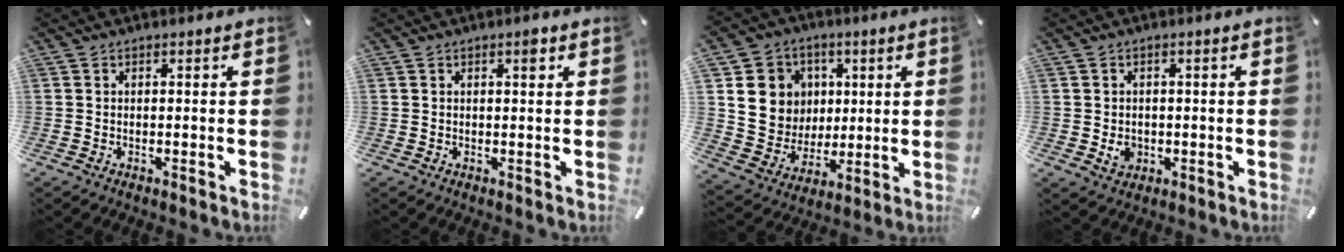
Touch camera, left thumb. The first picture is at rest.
{"total": 1.9, "force": [0.8, 0.6, 1.6], "torque": [-0.017, -0.003, 0.009]}
{"total": 13.2, "force": [3.3, 12.3, 3.3], "torque": [-0.055, -0.015, 0.072]}
{"total": 3.4, "force": [-0.5, 3.0, 1.5], "torque": [-0.009, -0.001, -0.010]}